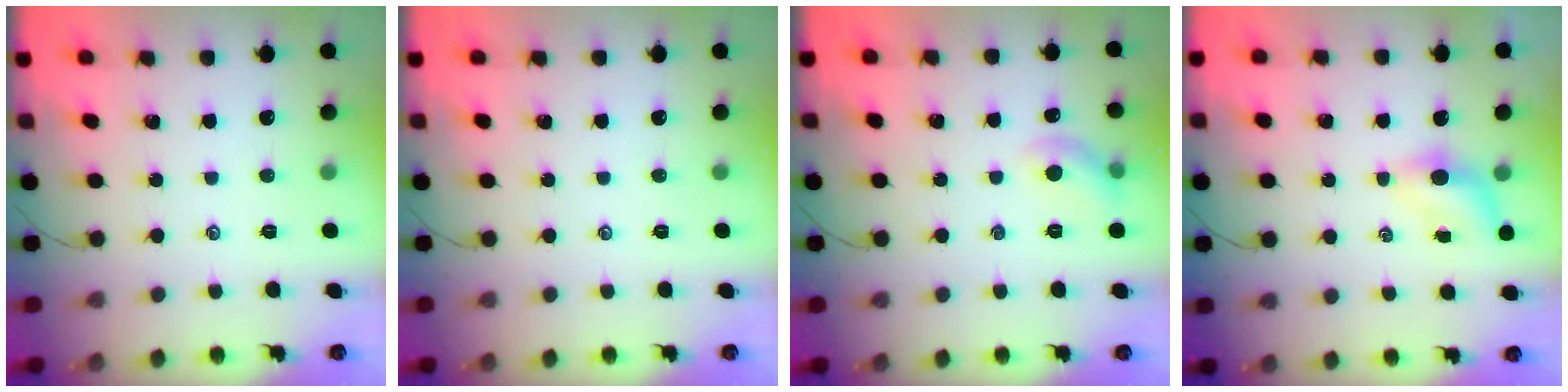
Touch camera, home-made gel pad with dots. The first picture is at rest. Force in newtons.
{"total": 0.0}
{"total": 6.0, "press": 5.9, "slide": 1.2}
{"total": 4.0, "press": 3.9, "slide": 1.0}